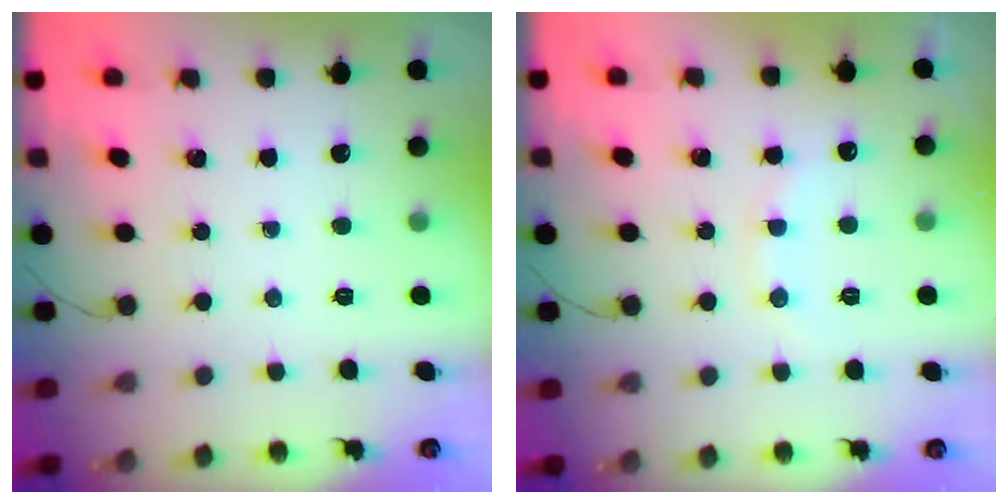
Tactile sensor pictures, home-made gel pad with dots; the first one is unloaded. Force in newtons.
{"total": 8.4, "press": 8.2, "slide": 1.6}